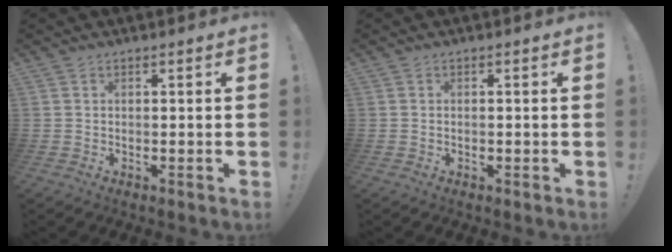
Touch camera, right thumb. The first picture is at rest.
{"total": 0.0}